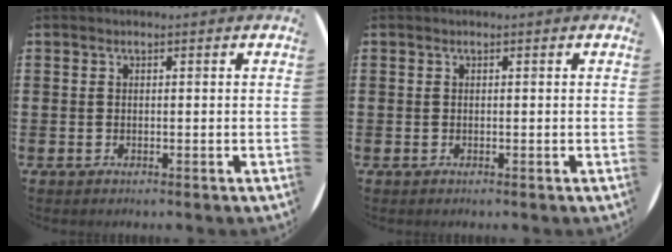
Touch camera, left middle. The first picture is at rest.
{"total": 0.0}